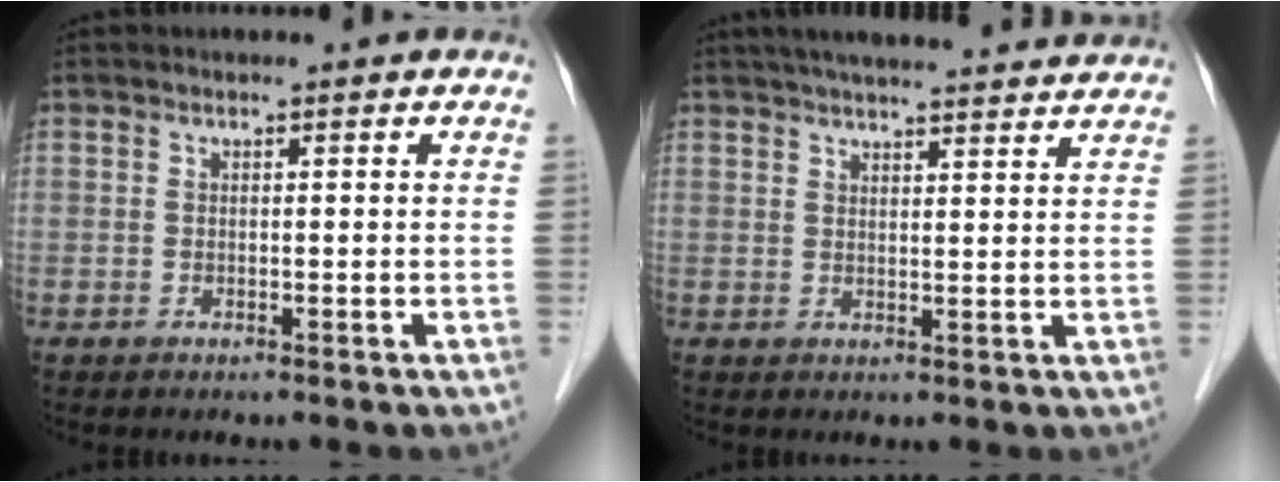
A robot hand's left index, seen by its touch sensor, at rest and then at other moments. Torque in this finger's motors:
{"motor_torque": [0.22, -0.62, 0.44, 0.08]}